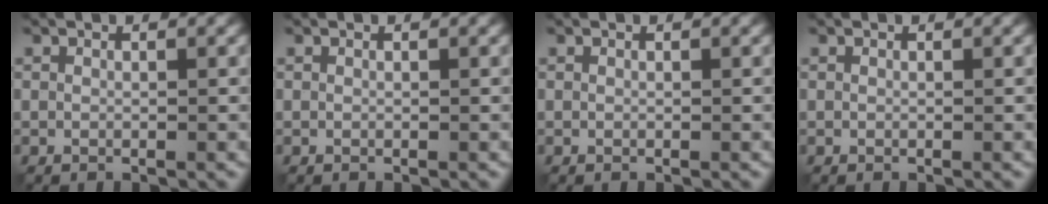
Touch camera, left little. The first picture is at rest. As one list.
[{"total": 0.0}, {"total": 0.0}, {"total": 0.0}]